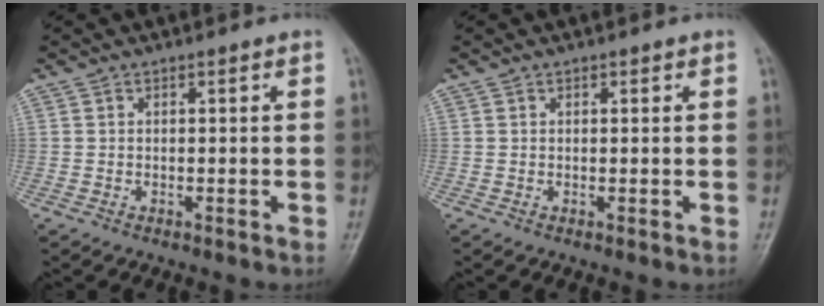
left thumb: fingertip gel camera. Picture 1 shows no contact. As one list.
[{"total": 0.5, "force": [0.3, 0.3, 0.3], "torque": [0.000, -0.001, 0.001]}]